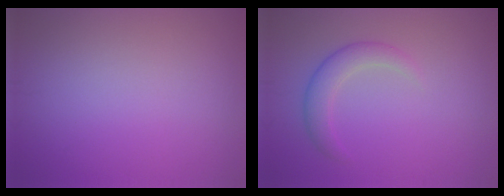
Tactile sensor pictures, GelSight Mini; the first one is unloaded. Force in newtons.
{"total": 2.4, "press": 2.4, "slide": 0.1}